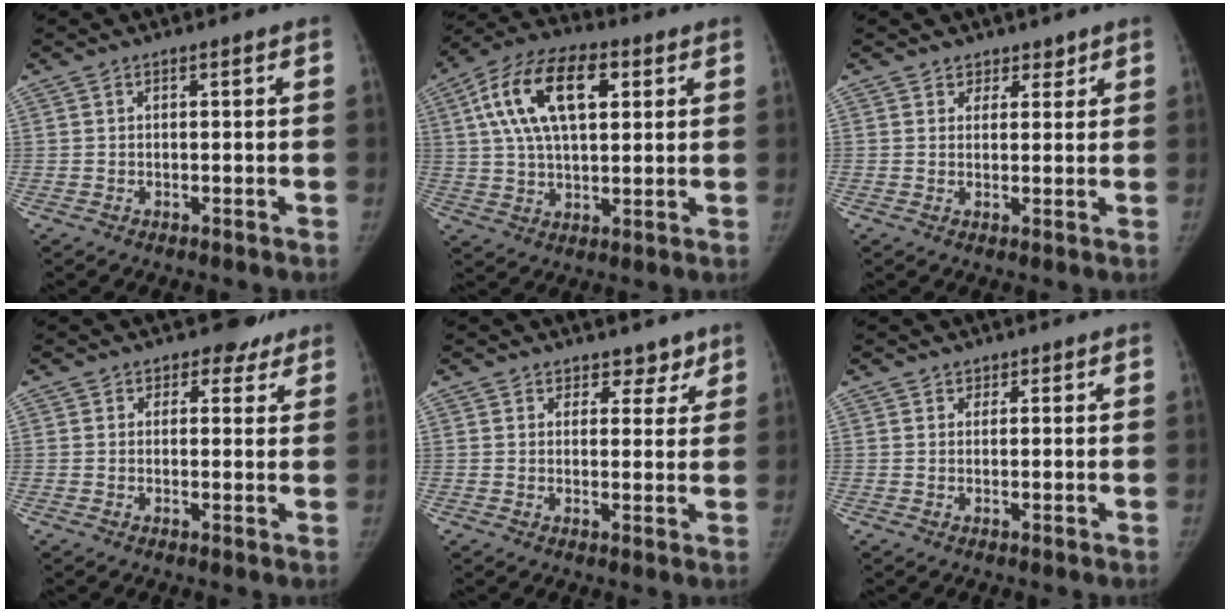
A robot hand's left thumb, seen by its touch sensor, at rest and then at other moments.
{"total": 16.5, "force": [5.3, 8.5, 13.1], "torque": [-0.227, 0.005, 0.086]}
{"total": 2.8, "force": [2.1, 1.8, -0.1], "torque": [0.027, -0.011, 0.027]}
{"total": 3.7, "force": [2.7, 2.5, 0.4], "torque": [0.024, -0.012, 0.030]}
{"total": 4.0, "force": [3.2, 2.4, 0.6], "torque": [0.024, -0.018, 0.045]}
{"total": 1.1, "force": [0.9, 0.7, -0.1], "torque": [0.012, -0.005, 0.012]}